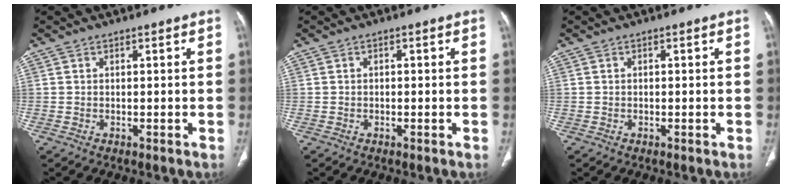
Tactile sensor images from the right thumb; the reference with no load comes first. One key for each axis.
{"total": 0.5, "fx": 0.0, "fy": 0.3, "fz": 0.4, "tx": -0.006, "ty": 0.001, "tz": -0.002}
{"total": 0.0}